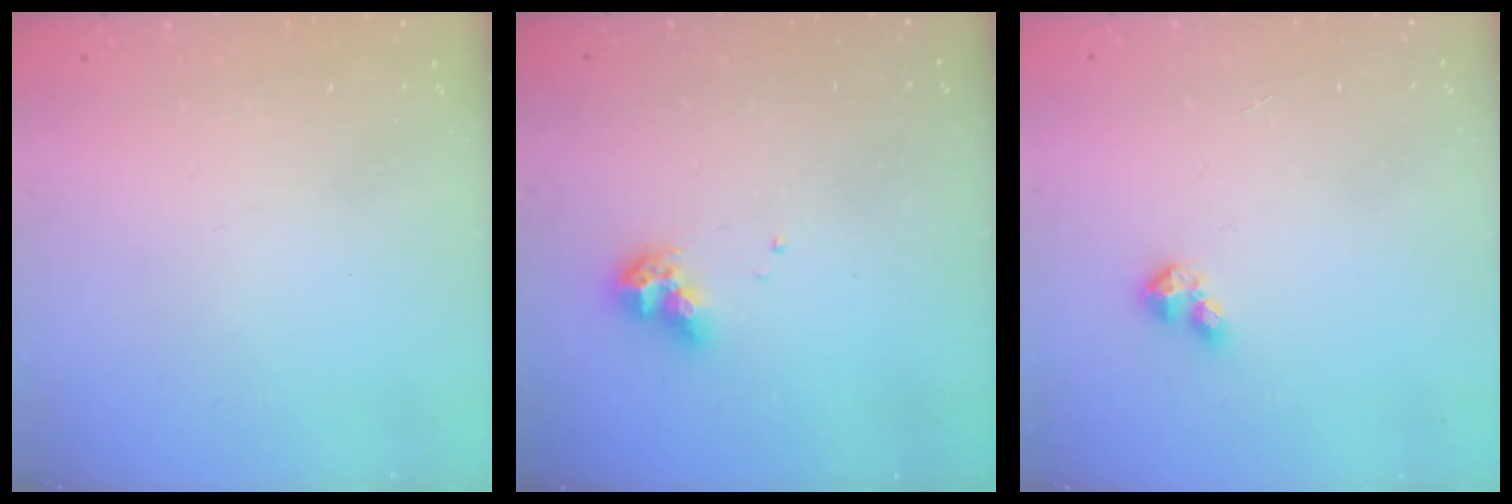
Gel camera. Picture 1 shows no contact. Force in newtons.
{"total": 8.9, "press": 8.9, "slide": 1.0}
{"total": 2.9, "press": 2.9, "slide": 0.2}